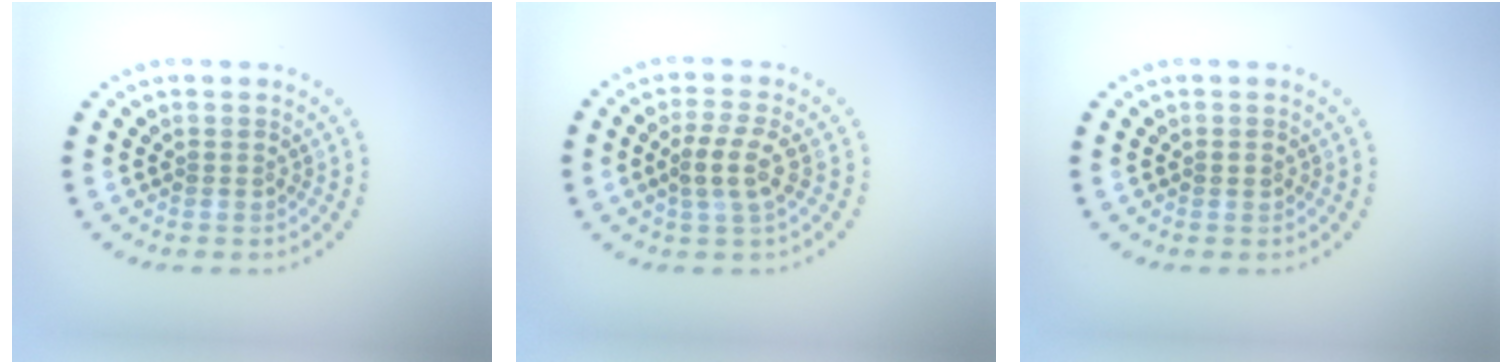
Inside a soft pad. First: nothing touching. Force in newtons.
{"total": 2.9, "press": 2.6, "slide": 1.3}
{"total": 0.9, "press": 0.9, "slide": 0.1}